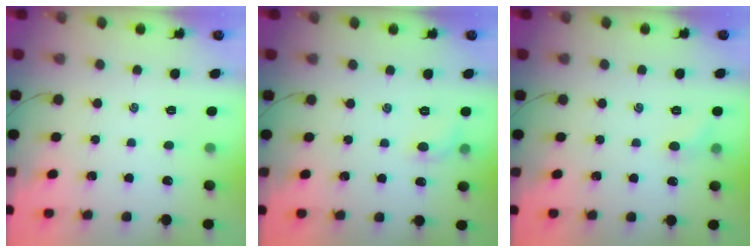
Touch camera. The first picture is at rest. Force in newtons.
{"total": 5.0, "press": 4.8, "slide": 1.6}
{"total": 4.0, "press": 3.8, "slide": 1.2}